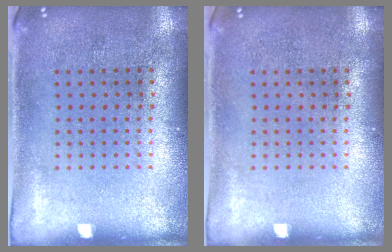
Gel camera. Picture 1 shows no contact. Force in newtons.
{"total": 0.0}